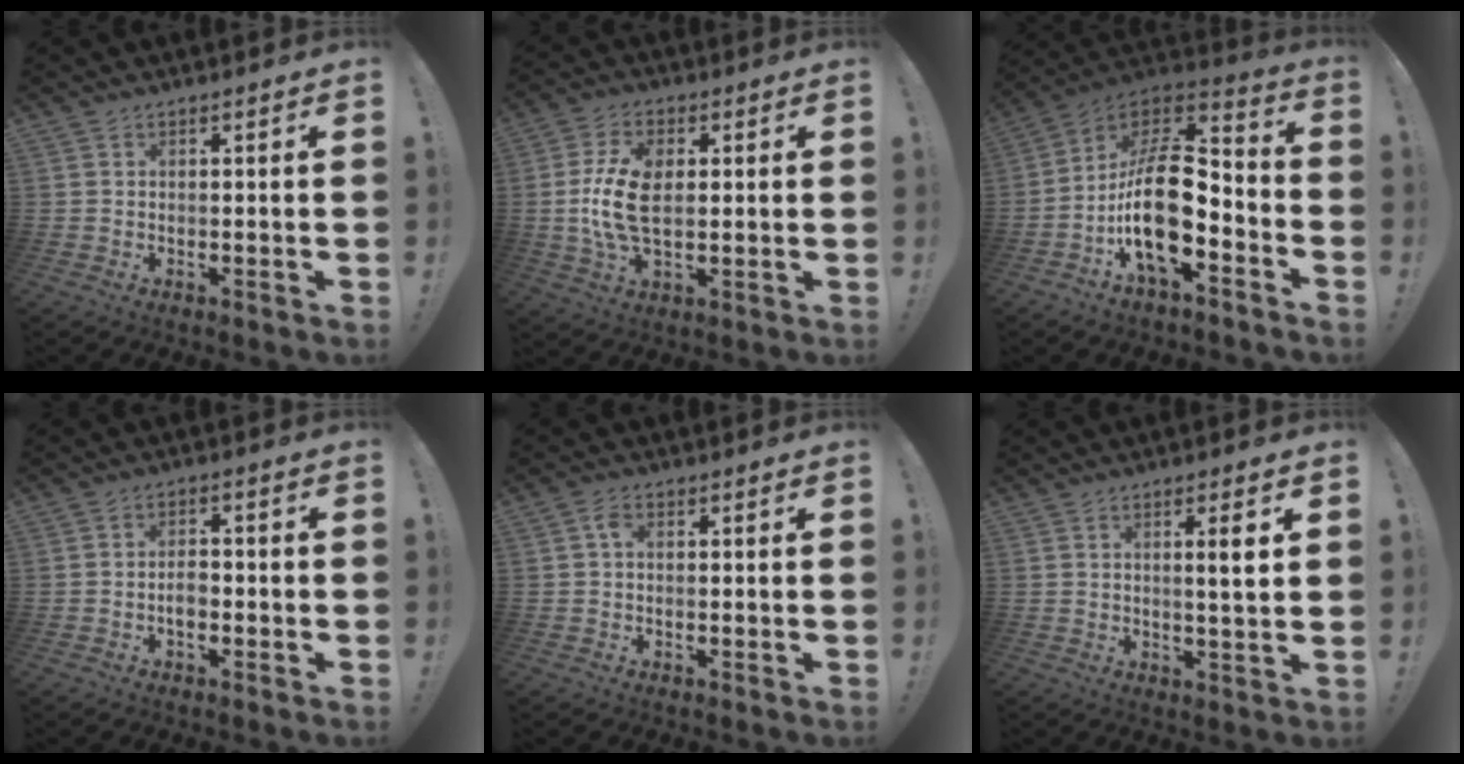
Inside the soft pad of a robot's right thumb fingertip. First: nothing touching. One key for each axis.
{"total": 13.1, "fx": 0.5, "fy": 7.6, "fz": 10.6, "tx": -0.209, "ty": -0.001, "tz": 0.011}
{"total": 20.9, "fx": -5.0, "fy": 9.9, "fz": 17.7, "tx": -0.330, "ty": 0.024, "tz": -0.079}
{"total": 3.8, "fx": -1.5, "fy": 2.3, "fz": 2.6, "tx": -0.031, "ty": 0.002, "tz": -0.030}
{"total": 2.3, "fx": 0.5, "fy": 1.6, "fz": 1.6, "tx": -0.028, "ty": 0.006, "tz": 0.006}
{"total": 4.8, "fx": 1.4, "fy": -0.1, "fz": 4.6, "tx": -0.067, "ty": -0.012, "tz": 0.013}